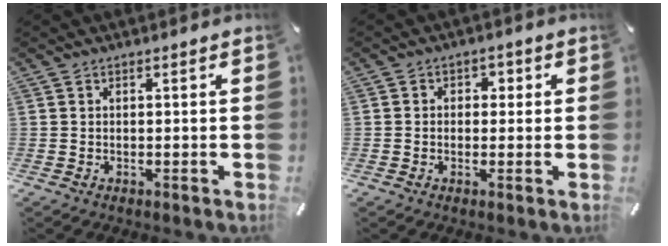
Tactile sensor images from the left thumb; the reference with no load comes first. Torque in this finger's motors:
{"motor_torque": [0.18, -0.28, 0.03, 0.27, 0.00]}